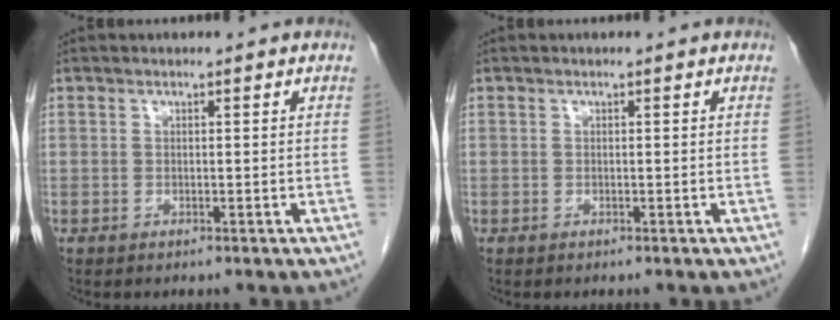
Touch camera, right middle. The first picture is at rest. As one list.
[{"total": 0.0}]